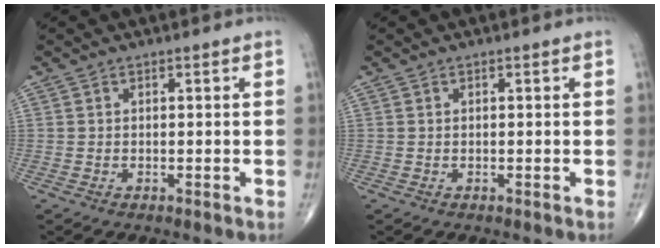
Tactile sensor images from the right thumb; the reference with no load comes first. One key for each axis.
{"total": 0.0}